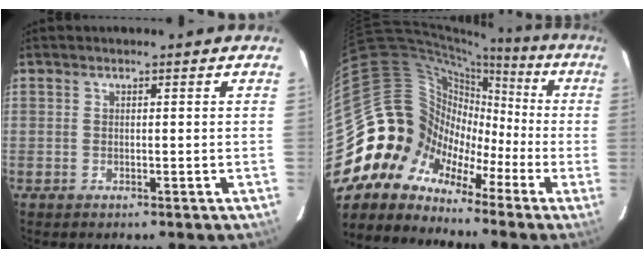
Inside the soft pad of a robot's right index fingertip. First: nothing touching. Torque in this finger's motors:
{"motor_torque": [0.92, -0.92, 0.64, 0.00]}